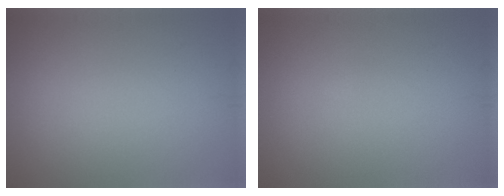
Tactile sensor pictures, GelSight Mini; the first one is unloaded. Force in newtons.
{"total": 0.0}